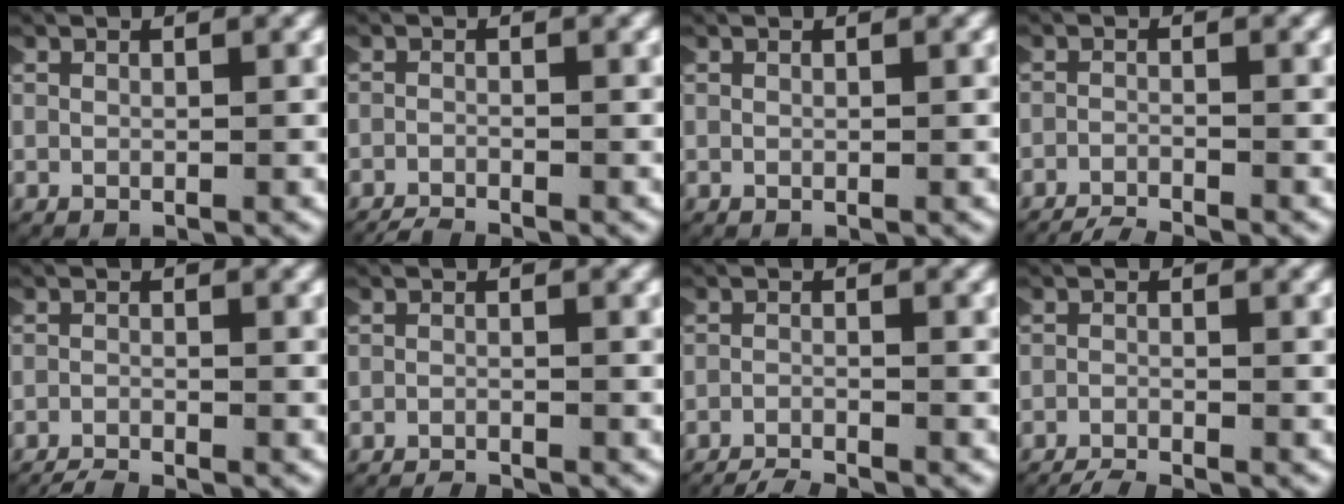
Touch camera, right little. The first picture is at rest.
{"total": 2.2, "force": [-2.2, 0.3, 0.1], "torque": [-0.008, -0.010, -0.034]}
{"total": 0.0}
{"total": 6.1, "force": [-6.0, 1.2, 0.6], "torque": [-0.015, -0.021, -0.089]}
{"total": 3.2, "force": [-3.2, 0.6, 0.4], "torque": [-0.013, -0.014, -0.048]}
{"total": 2.6, "force": [-2.6, 0.2, 0.0], "torque": [-0.008, -0.012, -0.039]}
{"total": 6.1, "force": [-5.9, 1.2, 0.6], "torque": [-0.016, -0.021, -0.089]}
{"total": 4.9, "force": [-4.8, 1.0, 0.6], "torque": [-0.016, -0.017, -0.072]}